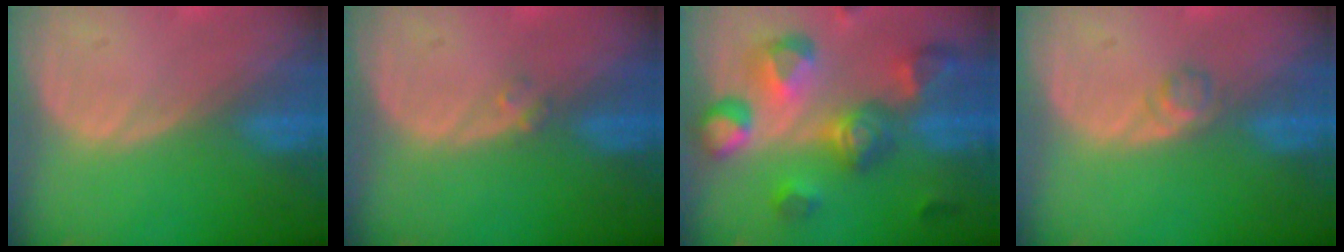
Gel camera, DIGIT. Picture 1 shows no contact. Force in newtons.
{"total": 1.2, "press": 1.1, "slide": 0.6}
{"total": 11.2, "press": 10.0, "slide": 5.0}
{"total": 1.6, "press": 1.6, "slide": 0.2}